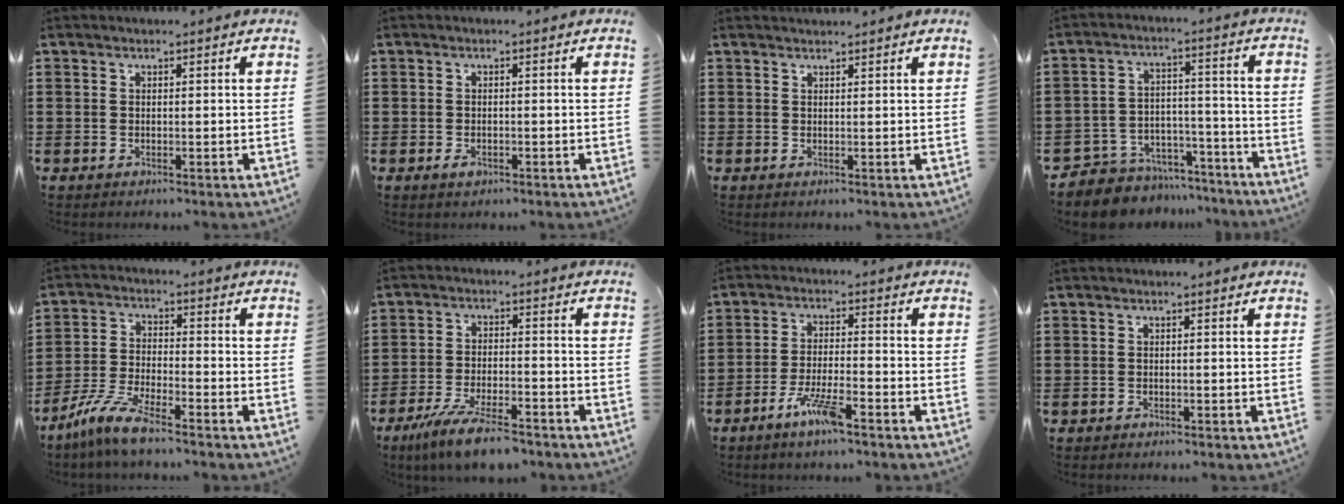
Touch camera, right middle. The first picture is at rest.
{"total": 1.0, "force": [-0.6, 0.5, 0.7], "torque": [-0.014, -0.003, -0.011]}
{"total": 0.8, "force": [0.8, 0.0, 0.0], "torque": [-0.002, 0.000, 0.015]}
{"total": 6.9, "force": [-6.5, 2.2, 0.0], "torque": [-0.004, 0.021, -0.131]}
{"total": 7.2, "force": [-6.0, 0.6, 4.0], "torque": [-0.102, -0.013, -0.122]}
{"total": 7.6, "force": [-6.3, 1.2, 4.0], "torque": [-0.085, -0.002, -0.120]}
{"total": 6.2, "force": [-4.0, 1.0, 4.6], "torque": [-0.099, -0.005, -0.075]}
{"total": 0.5, "force": [-0.5, 0.2, 0.0], "torque": [-0.001, 0.002, -0.011]}